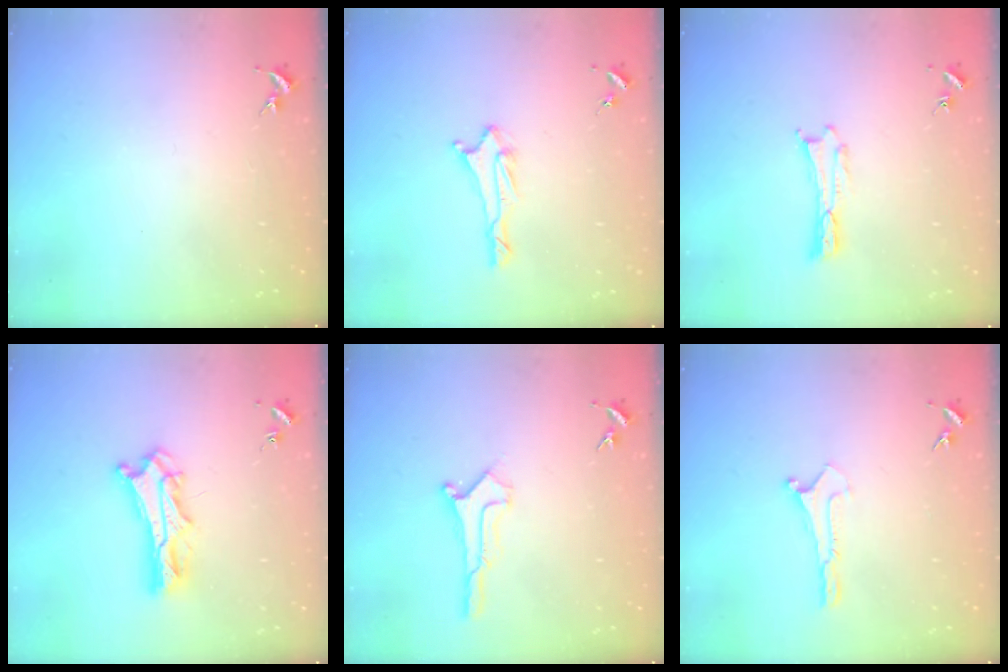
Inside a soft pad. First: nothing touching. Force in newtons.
{"total": 1.7, "press": 1.6, "slide": 0.6}
{"total": 0.0}
{"total": 6.8, "press": 6.8, "slide": 0.6}
{"total": 0.9, "press": 0.9, "slide": 0.1}
{"total": 0.0}